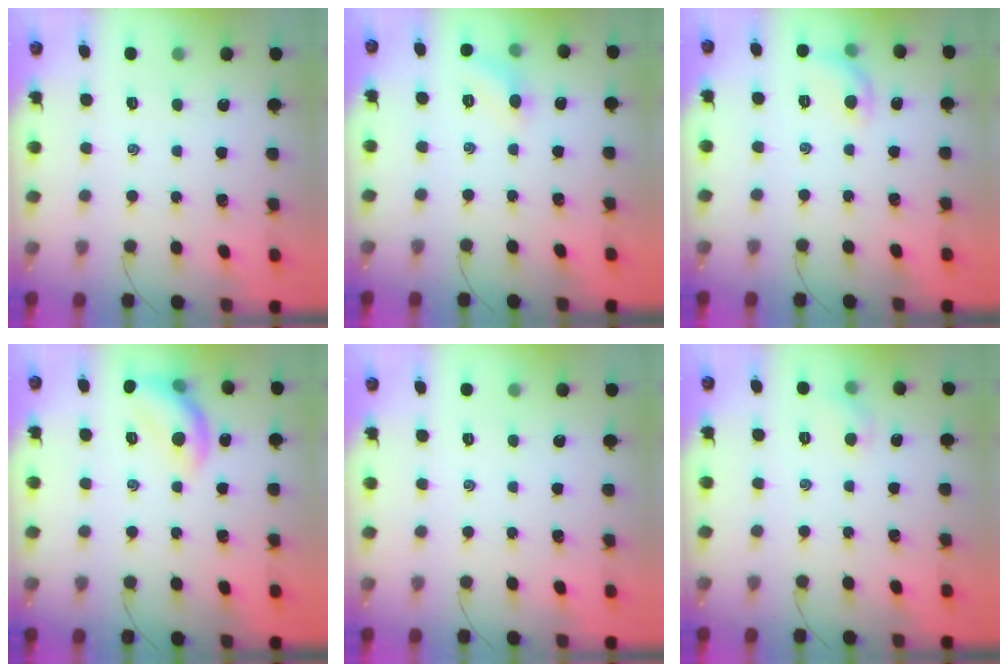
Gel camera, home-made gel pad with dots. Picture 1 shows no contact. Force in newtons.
{"total": 6.8, "press": 6.6, "slide": 1.5}
{"total": 7.0, "press": 6.9, "slide": 1.3}
{"total": 10.9, "press": 10.9, "slide": 0.4}
{"total": 0.0}
{"total": 4.8, "press": 4.5, "slide": 1.5}